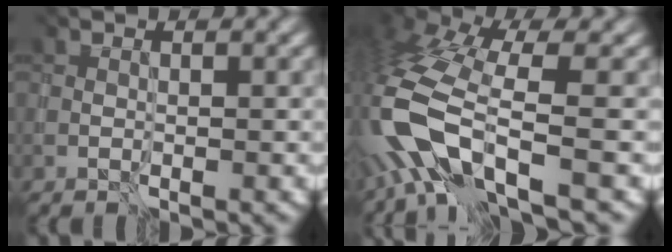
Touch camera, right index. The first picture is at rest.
{"total": 7.7, "force": [-3.4, 2.7, 6.4], "torque": [-0.142, 0.003, -0.076]}